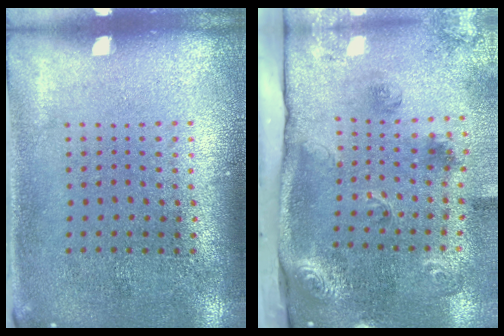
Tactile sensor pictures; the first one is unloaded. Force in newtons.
{"total": 2.8, "press": 1.9, "slide": 2.1}